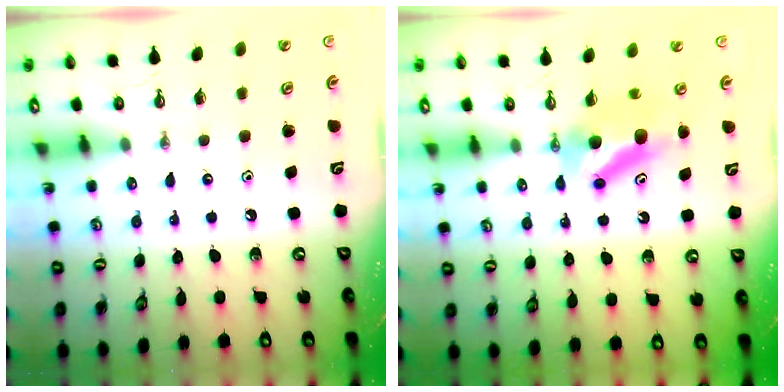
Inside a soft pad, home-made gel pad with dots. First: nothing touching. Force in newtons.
{"total": 6.6, "press": 6.5, "slide": 1.2}